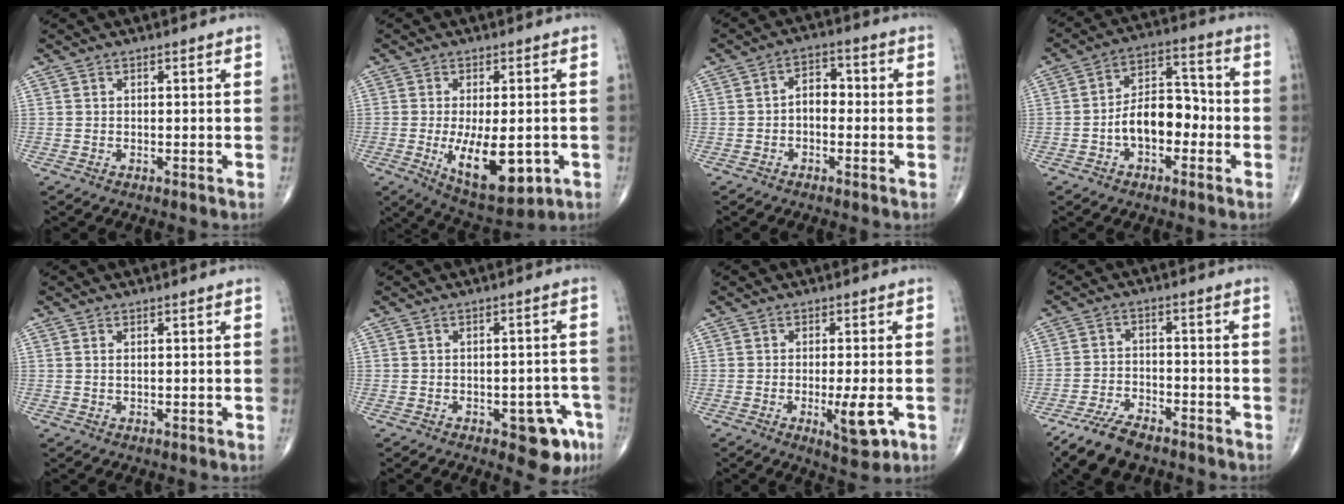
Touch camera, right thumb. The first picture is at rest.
{"total": 12.6, "force": [-2.9, 5.4, 10.9], "torque": [-0.160, -0.018, -0.029]}
{"total": 4.6, "force": [-0.6, 3.0, 3.4], "torque": [-0.038, 0.020, -0.019]}
{"total": 10.5, "force": [-2.8, 6.4, 7.9], "torque": [-0.108, 0.042, -0.056]}
{"total": 0.7, "force": [0.3, 0.3, 0.5], "torque": [-0.014, 0.002, 0.007]}
{"total": 7.3, "force": [-3.6, 3.3, 5.4], "torque": [-0.036, 0.020, -0.040]}
{"total": 6.4, "force": [-1.9, 1.6, 5.9], "torque": [-0.088, -0.013, -0.024]}
{"total": 9.3, "force": [-7.1, 3.7, 4.8], "torque": [-0.092, 0.020, -0.133]}